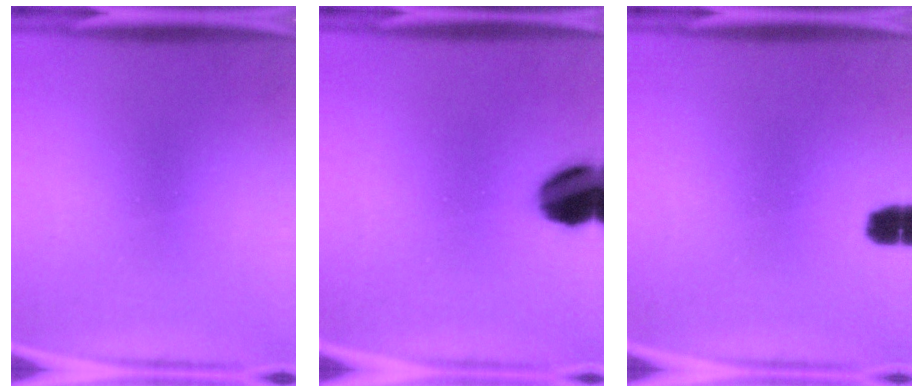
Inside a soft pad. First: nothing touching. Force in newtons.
{"total": 12.5}
{"total": 3.4}